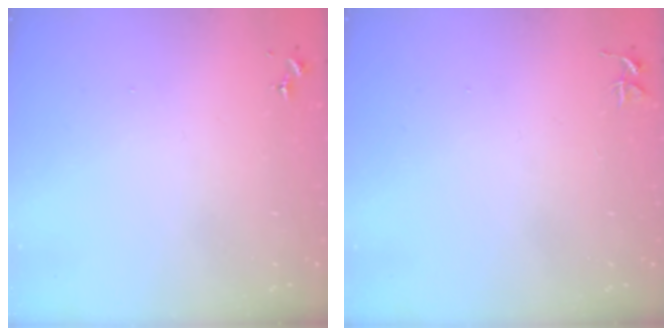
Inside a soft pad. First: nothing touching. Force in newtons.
{"total": 3.7, "press": 3.7, "slide": 0.3}